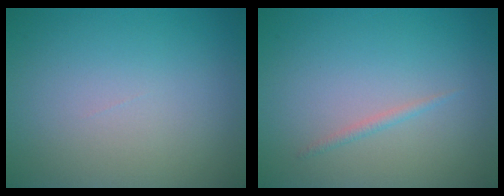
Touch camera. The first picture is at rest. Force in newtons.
{"total": 0.7, "press": 0.7, "slide": 0.1}